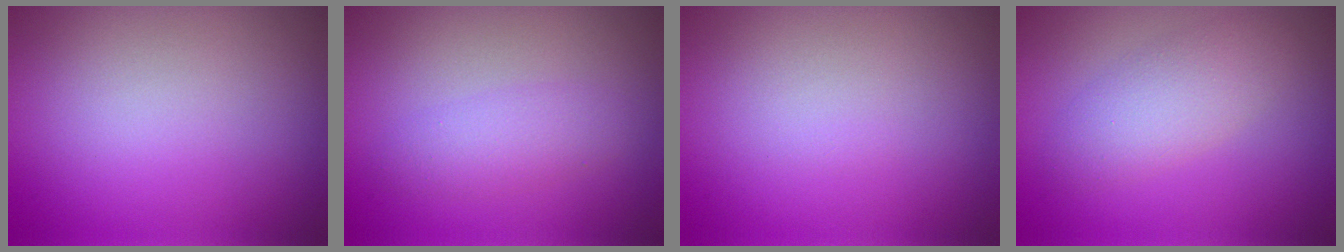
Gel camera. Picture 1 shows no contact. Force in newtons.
{"total": 2.2, "press": 2.2, "slide": 0.1}
{"total": 0.0}
{"total": 3.2, "press": 3.2, "slide": 0.1}